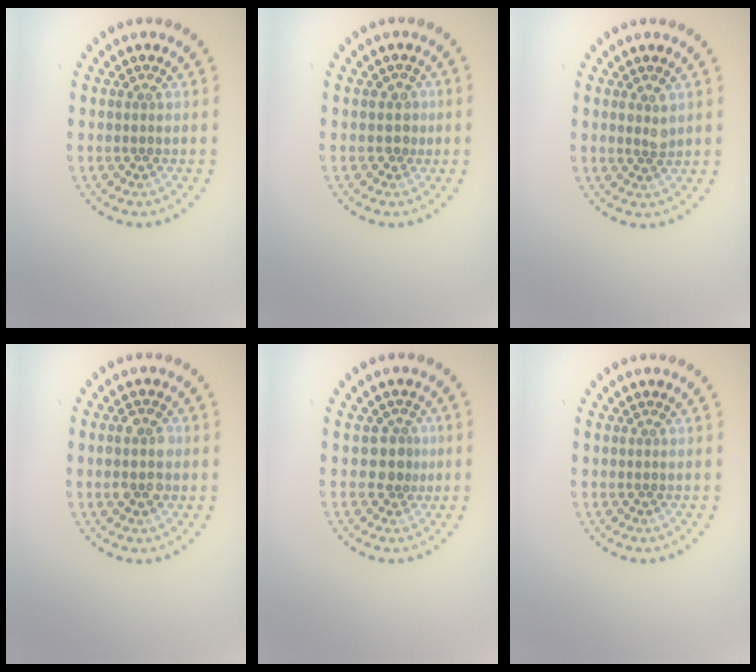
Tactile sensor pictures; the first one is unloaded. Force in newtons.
{"total": 1.0, "press": 0.7, "slide": 0.7}
{"total": 1.1, "press": 1.0, "slide": 0.3}
{"total": 2.9, "press": 2.8, "slide": 0.3}
{"total": 2.1, "press": 1.6, "slide": 1.2}
{"total": 0.0}